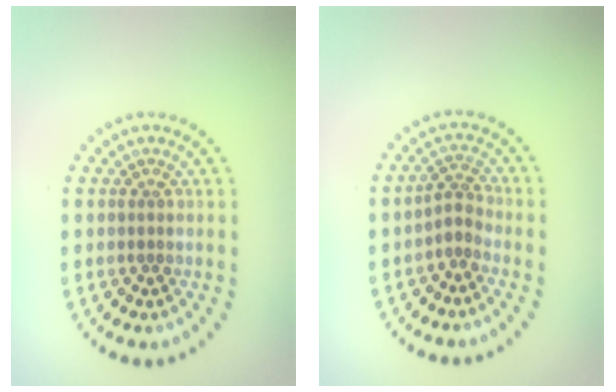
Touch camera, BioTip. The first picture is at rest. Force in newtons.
{"total": 2.0, "press": 1.3, "slide": 1.5}